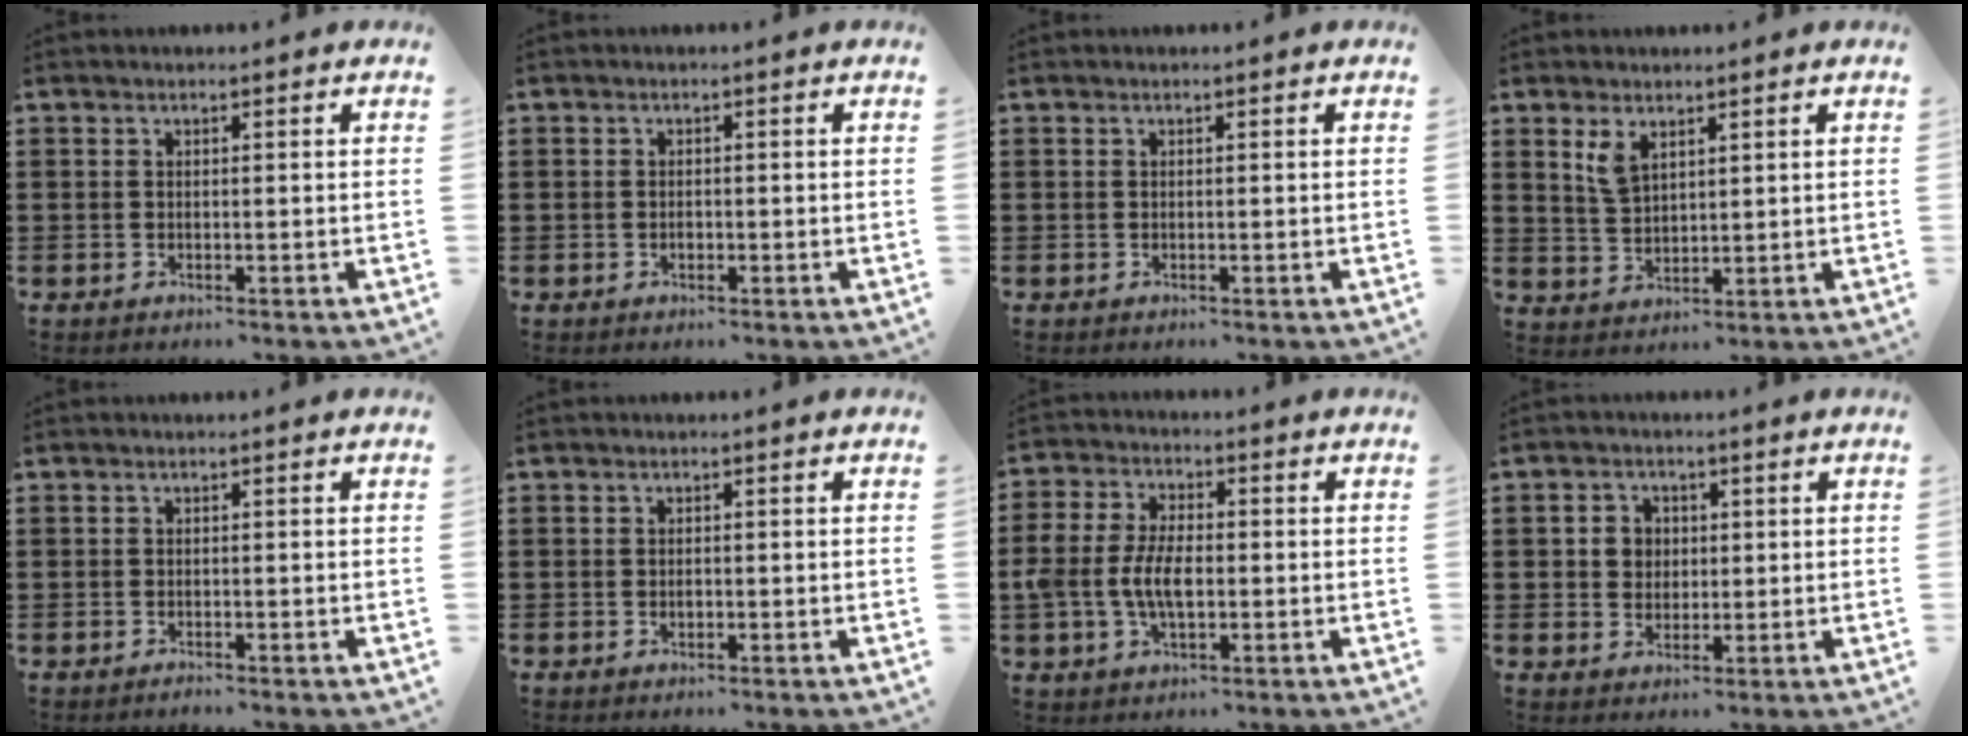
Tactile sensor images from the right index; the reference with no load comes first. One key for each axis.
{"total": 0.9, "fx": -0.3, "fy": 0.7, "fz": 0.4, "tx": -0.009, "ty": 0.000, "tz": -0.005}
{"total": 0.0}
{"total": 3.7, "fx": 2.3, "fy": 2.0, "fz": 2.2, "tx": -0.051, "ty": 0.005, "tz": 0.042}
{"total": 0.6, "fx": -0.6, "fy": -0.1, "fz": 0.1, "tx": -0.003, "ty": -0.003, "tz": -0.013}
{"total": 0.7, "fx": -0.1, "fy": 0.4, "fz": 0.6, "tx": -0.013, "ty": -0.001, "tz": -0.002}
{"total": 6.8, "fx": -1.1, "fy": 3.9, "fz": 5.4, "tx": -0.133, "ty": -0.002, "tz": -0.028}
{"total": 3.2, "fx": 0.5, "fy": 3.0, "fz": 1.0, "tx": -0.031, "ty": 0.011, "tz": 0.005}